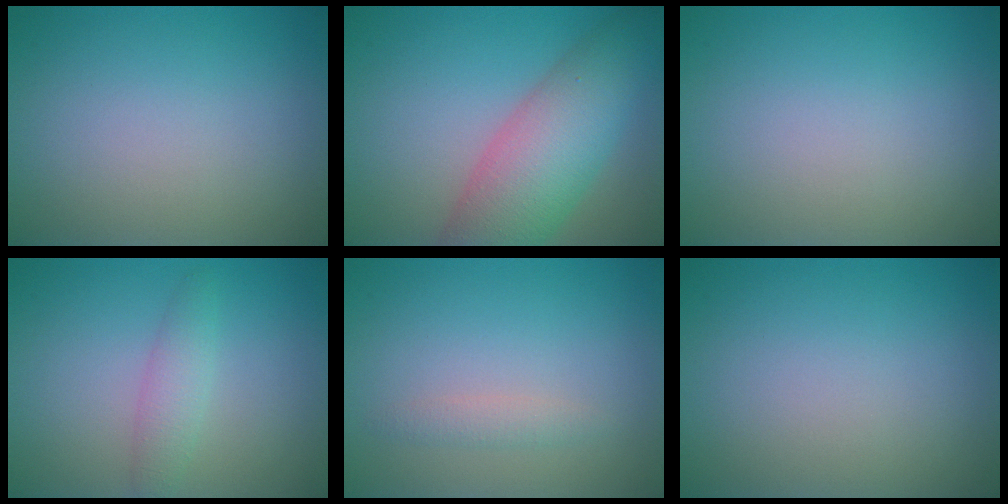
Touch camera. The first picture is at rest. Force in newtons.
{"total": 8.1, "press": 8.1, "slide": 0.0}
{"total": 0.0}
{"total": 2.0, "press": 2.0, "slide": 0.1}
{"total": 1.1, "press": 1.1, "slide": 0.0}
{"total": 0.0}